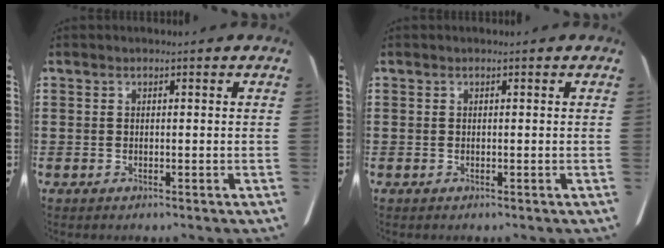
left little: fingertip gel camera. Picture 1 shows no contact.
{"total": 0.0}